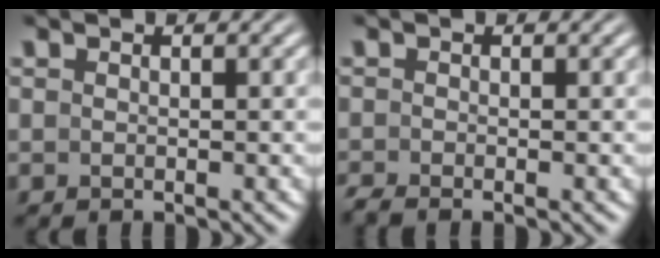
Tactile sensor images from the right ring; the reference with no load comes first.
{"total": 1.4, "force": [-1.2, 0.5, 0.5], "torque": [-0.009, -0.004, -0.020]}